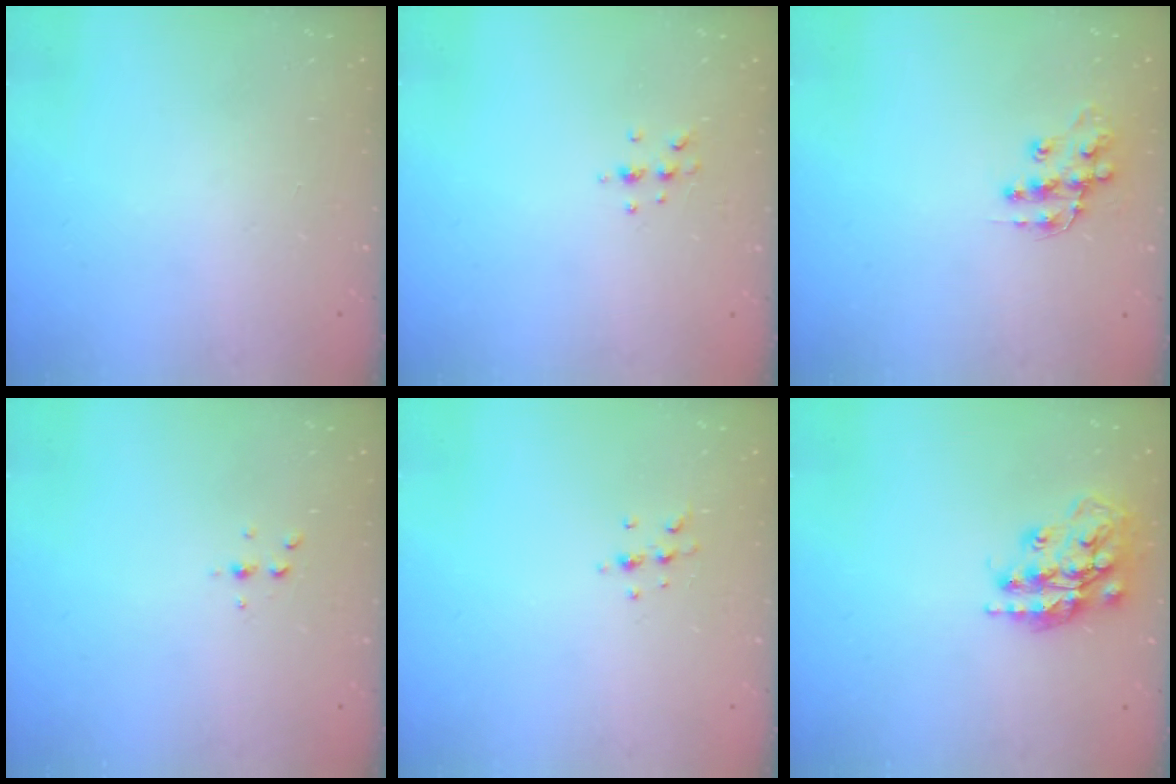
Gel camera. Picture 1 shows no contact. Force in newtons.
{"total": 3.8, "press": 3.6, "slide": 1.1}
{"total": 11.6, "press": 11.5, "slide": 0.9}
{"total": 2.6, "press": 2.6, "slide": 0.3}
{"total": 5.3, "press": 5.1, "slide": 1.5}
{"total": 16.2, "press": 16.1, "slide": 1.2}